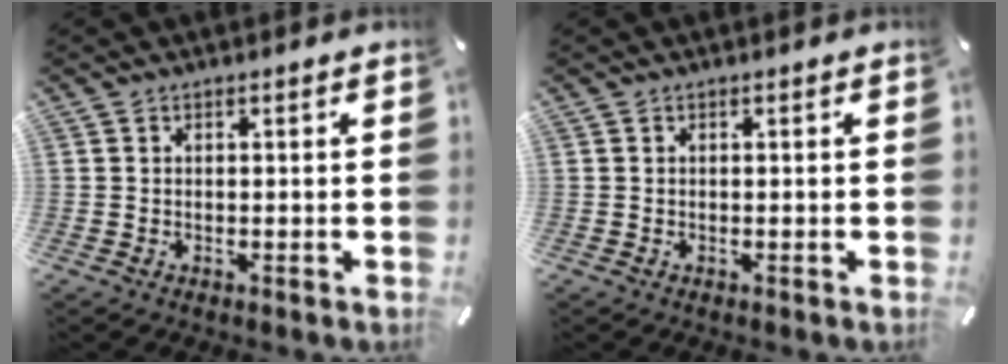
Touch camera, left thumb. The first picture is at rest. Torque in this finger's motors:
{"motor_torque": [0.01, 0.00, -0.07, 0.03, 0.00]}